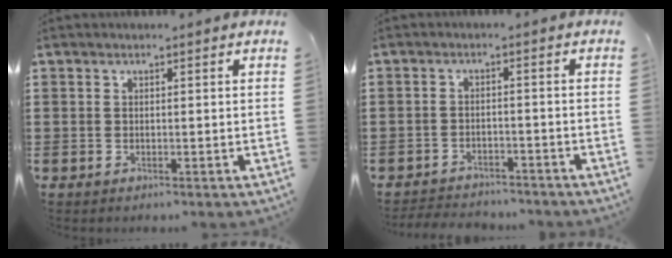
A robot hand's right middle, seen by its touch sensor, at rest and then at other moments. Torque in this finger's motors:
{"motor_torque": [0.02, -0.01, 0.10, 0.04]}